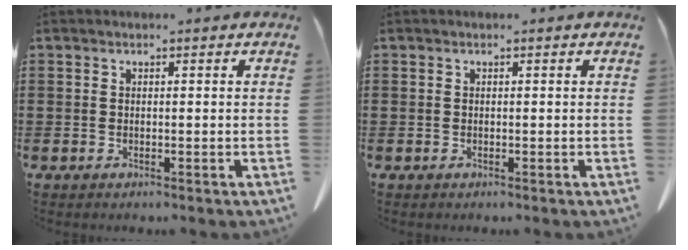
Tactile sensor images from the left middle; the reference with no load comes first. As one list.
[{"total": 0.0}]